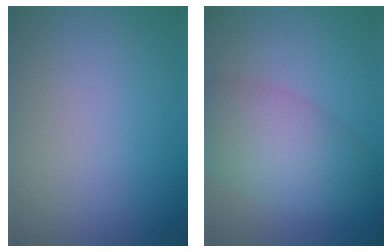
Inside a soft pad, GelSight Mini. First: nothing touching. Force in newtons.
{"total": 5.8, "press": 5.8, "slide": 0.1}